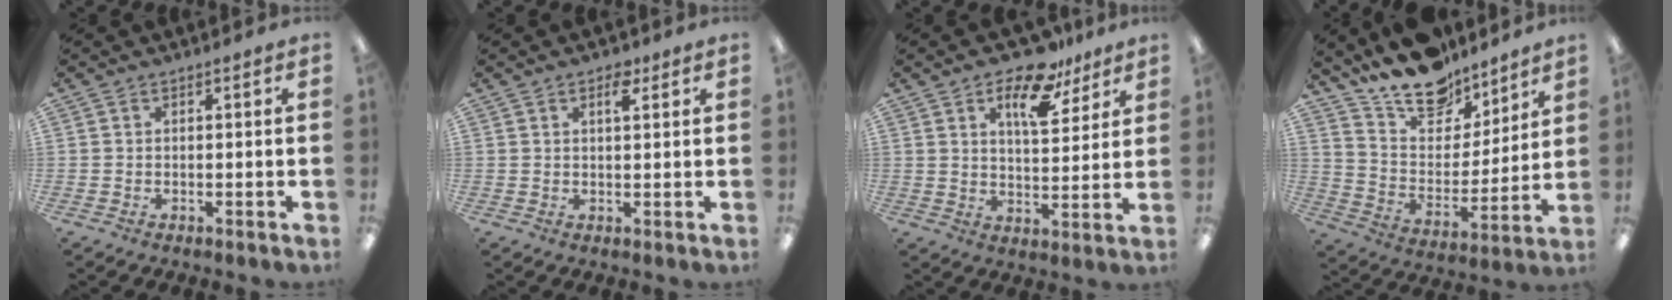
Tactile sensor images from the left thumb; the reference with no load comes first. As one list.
[{"total": 3.0, "force": [1.9, 1.2, 2.0], "torque": [-0.020, -0.007, 0.028]}, {"total": 12.7, "force": [8.5, 5.8, 7.4], "torque": [-0.096, -0.043, 0.142]}, {"total": 16.0, "force": [13.5, 7.2, 4.8], "torque": [-0.095, -0.098, 0.248]}]